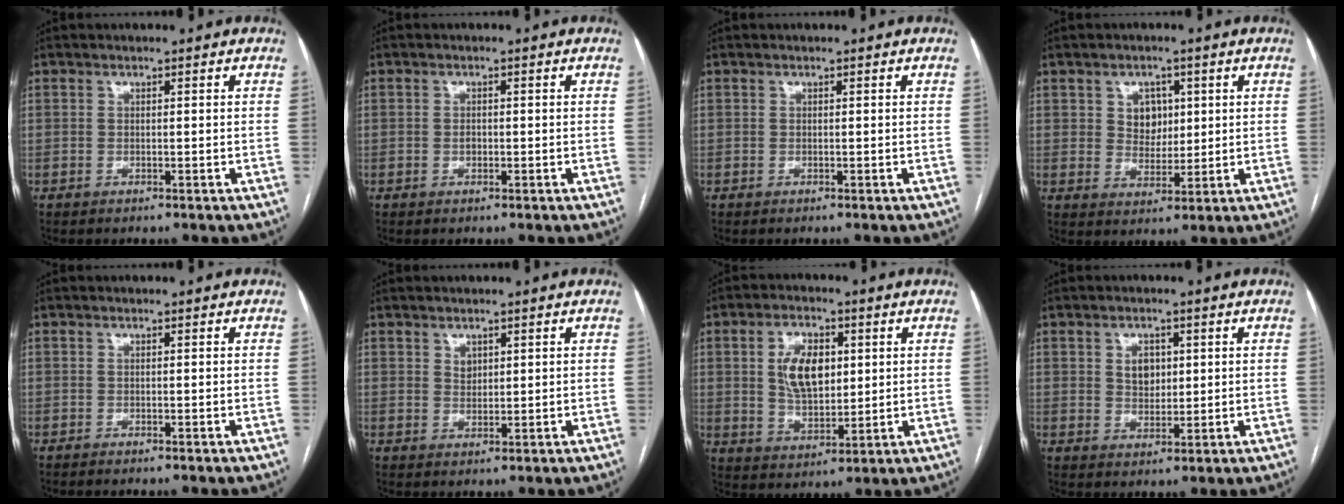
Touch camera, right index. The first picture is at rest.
{"total": 0.9, "force": [-0.2, 0.6, 0.7], "torque": [-0.011, 0.001, -0.002]}
{"total": 0.0}
{"total": 5.1, "force": [1.6, 4.1, 2.5], "torque": [-0.039, 0.006, 0.033]}
{"total": 1.4, "force": [-1.2, -0.1, 0.6], "torque": [-0.007, 0.001, -0.015]}
{"total": 1.8, "force": [1.0, 1.3, 0.8], "torque": [-0.012, -0.002, 0.020]}
{"total": 8.8, "force": [2.0, 4.8, 7.0], "torque": [-0.134, 0.009, 0.044]}
{"total": 3.8, "force": [1.1, 2.7, 2.5], "torque": [-0.041, 0.002, 0.024]}